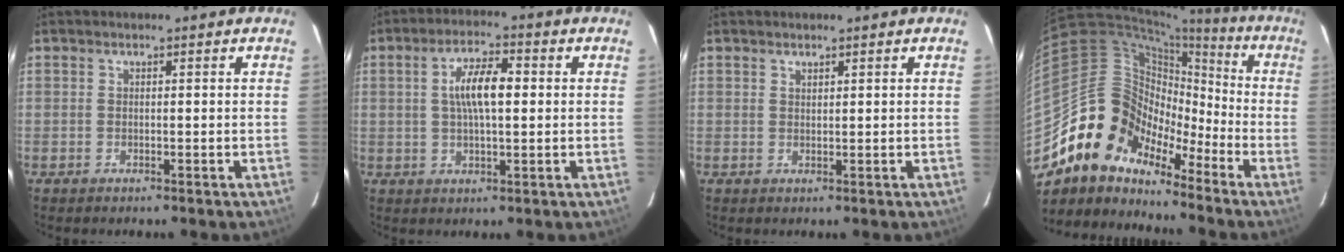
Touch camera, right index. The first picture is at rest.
{"total": 7.6, "force": [1.0, 2.5, 7.0], "torque": [-0.128, 0.012, 0.020]}
{"total": 0.9, "force": [0.8, 0.3, 0.2], "torque": [-0.004, 0.001, 0.015]}
{"total": 13.4, "force": [-9.7, 8.6, 3.4], "torque": [-0.069, 0.041, -0.197]}